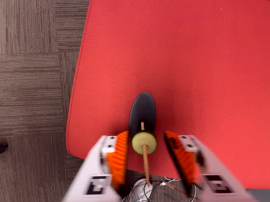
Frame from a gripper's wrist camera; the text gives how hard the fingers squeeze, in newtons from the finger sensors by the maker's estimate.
{"total": 8.1, "left": 7.9, "right": 8.3}